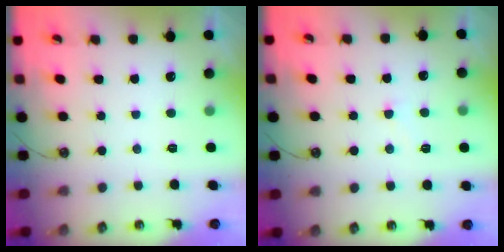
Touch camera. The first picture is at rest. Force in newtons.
{"total": 4.9, "press": 4.9, "slide": 0.6}